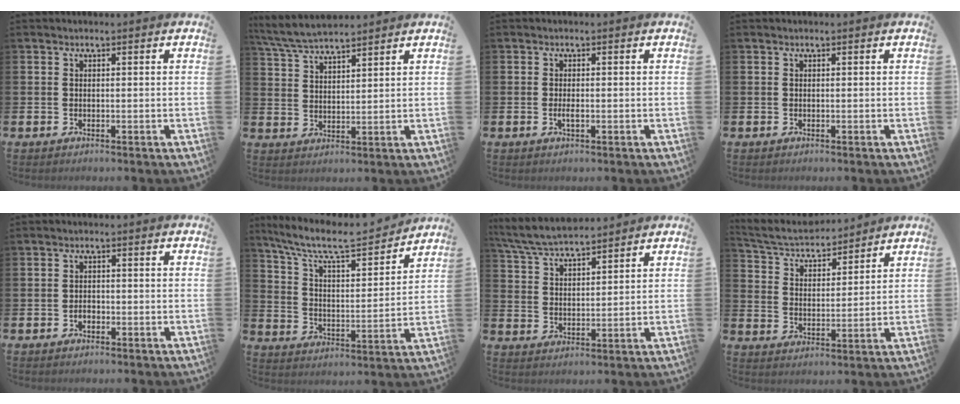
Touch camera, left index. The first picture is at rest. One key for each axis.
{"total": 5.6, "fx": 5.3, "fy": 0.8, "fz": 1.7, "tx": -0.056, "ty": -0.017, "tz": 0.098}
{"total": 1.2, "fx": -0.3, "fy": 0.4, "fz": 1.1, "tx": -0.028, "ty": 0.003, "tz": -0.004}
{"total": 0.0}
{"total": 1.3, "fx": -0.7, "fy": 0.9, "fz": 0.7, "tx": -0.014, "ty": 0.003, "tz": -0.014}
{"total": 9.4, "fx": 8.3, "fy": 2.0, "fz": 3.9, "tx": -0.104, "ty": -0.056, "tz": 0.140}
{"total": 6.2, "fx": 5.9, "fy": 0.9, "fz": 1.3, "tx": -0.055, "ty": -0.023, "tz": 0.109}
{"total": 4.9, "fx": 4.7, "fy": 1.1, "fz": 0.8, "tx": -0.045, "ty": -0.033, "tz": 0.080}